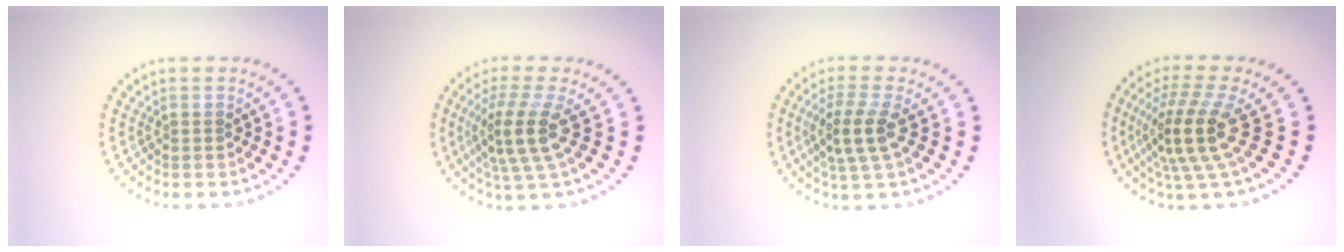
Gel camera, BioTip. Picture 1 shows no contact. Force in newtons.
{"total": 4.2, "press": 3.1, "slide": 2.7}
{"total": 3.5, "press": 3.0, "slide": 1.7}
{"total": 5.2, "press": 3.7, "slide": 3.6}